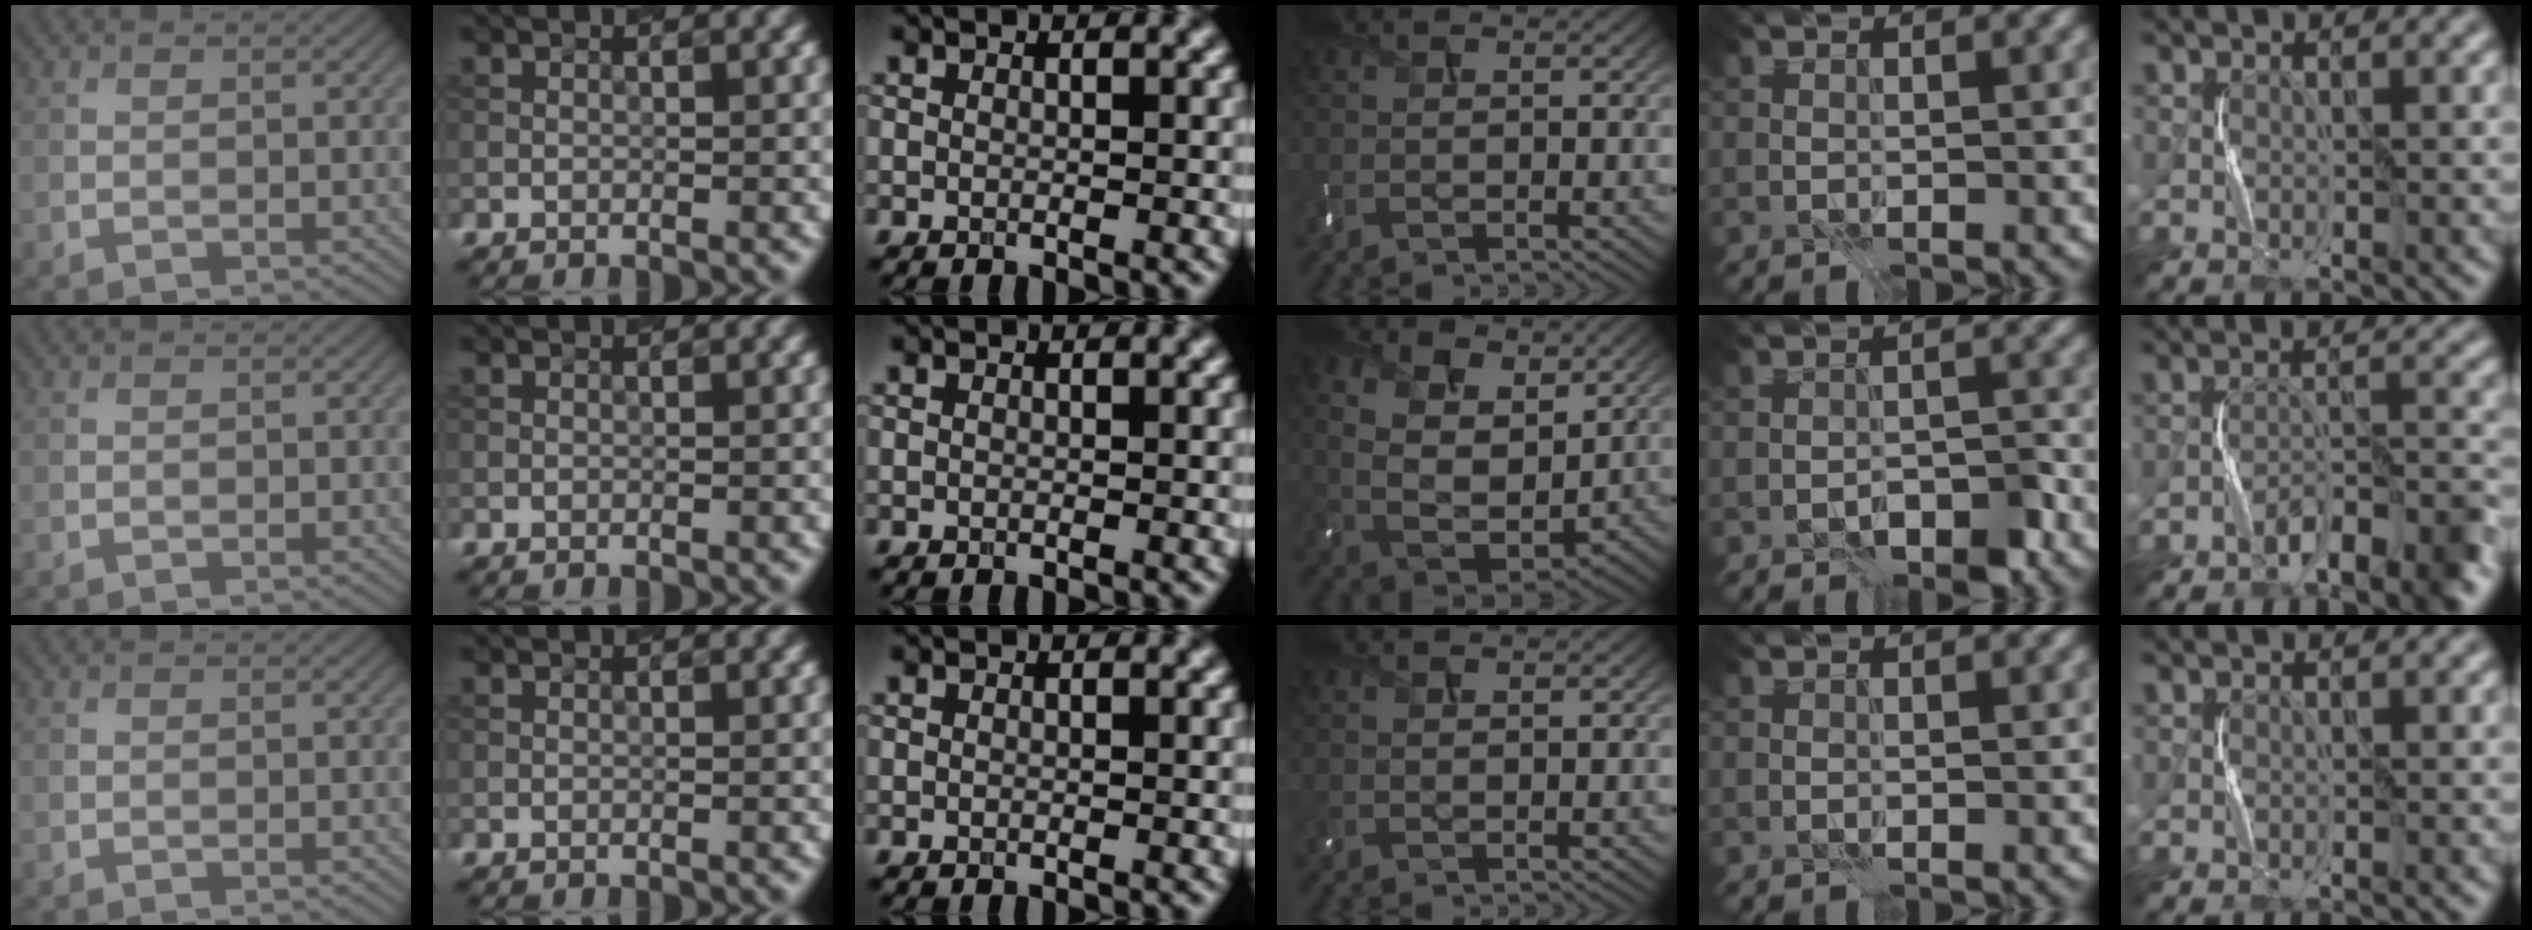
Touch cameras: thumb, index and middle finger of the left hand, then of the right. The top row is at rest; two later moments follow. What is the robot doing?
{"motion": "squeeze", "object": "air blower"}